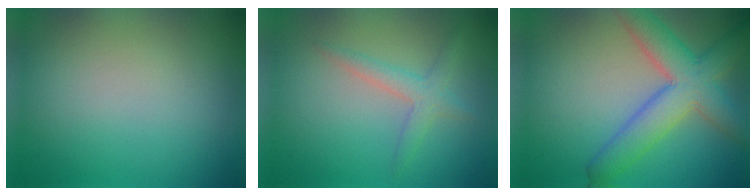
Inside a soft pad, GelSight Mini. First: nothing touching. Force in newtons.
{"total": 2.1, "press": 2.1, "slide": 0.2}
{"total": 6.8, "press": 6.8, "slide": 0.3}